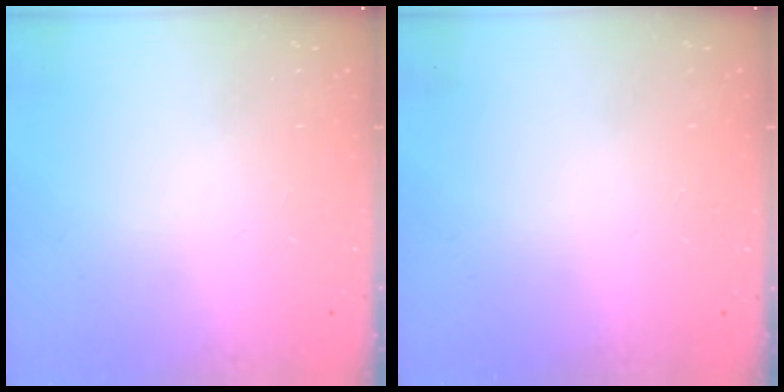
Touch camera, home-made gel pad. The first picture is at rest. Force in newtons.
{"total": 2.5, "press": 2.5, "slide": 0.2}